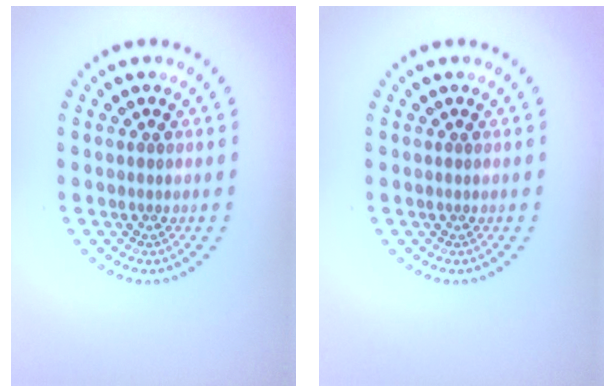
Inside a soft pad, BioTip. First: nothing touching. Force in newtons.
{"total": 0.0}